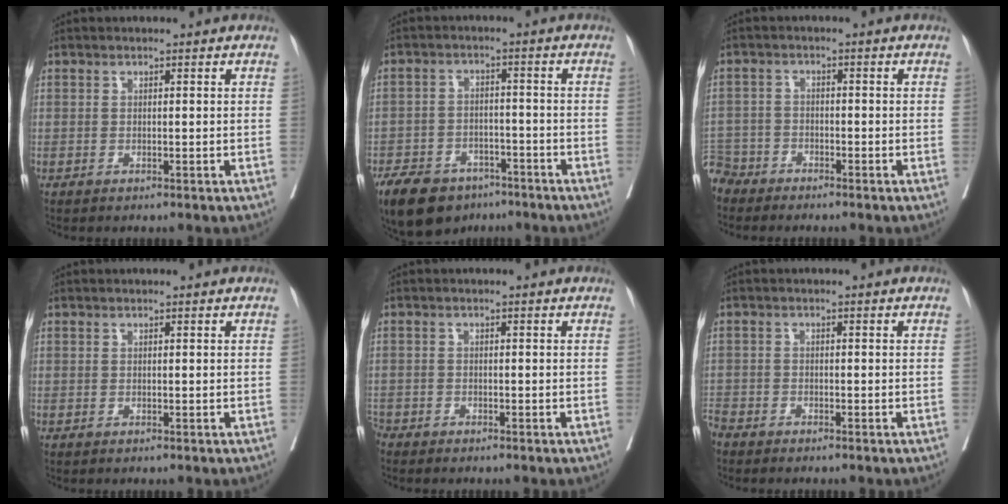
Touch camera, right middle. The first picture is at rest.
{"total": 11.7, "force": [-8.4, 6.5, 5.0], "torque": [-0.095, 0.000, -0.133]}
{"total": 4.9, "force": [-4.4, 2.0, -0.8], "torque": [0.019, -0.004, -0.093]}
{"total": 0.0}
{"total": 2.4, "force": [-2.3, 0.8, 0.4], "torque": [-0.005, -0.003, -0.041]}
{"total": 2.8, "force": [-2.7, 0.5, 0.5], "torque": [-0.006, -0.006, -0.055]}